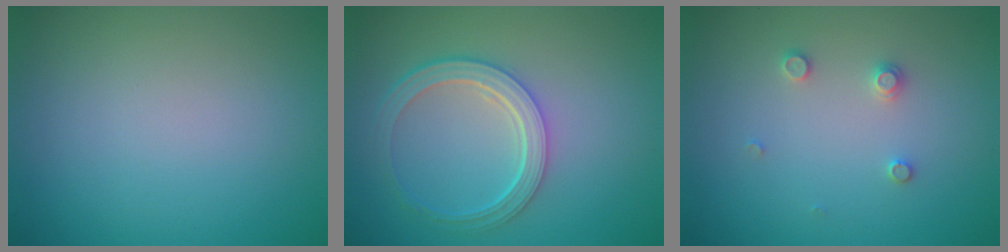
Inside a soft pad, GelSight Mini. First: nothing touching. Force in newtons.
{"total": 4.7, "press": 3.6, "slide": 3.0}
{"total": 1.3, "press": 1.3, "slide": 0.2}